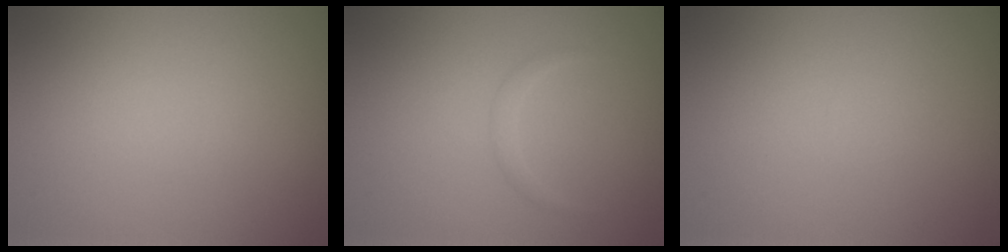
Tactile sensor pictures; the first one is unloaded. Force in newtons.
{"total": 0.7, "press": 0.7, "slide": 0.0}
{"total": 0.0}